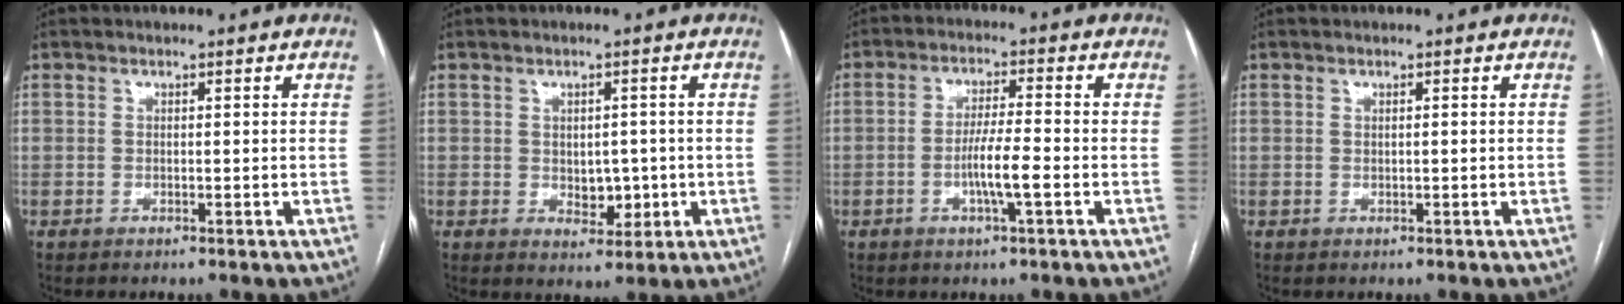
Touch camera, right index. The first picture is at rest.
{"total": 4.1, "force": [-0.4, 2.8, 3.0], "torque": [-0.034, 0.002, 0.004]}
{"total": 5.7, "force": [-1.9, 0.1, 5.4], "torque": [-0.104, -0.003, -0.035]}
{"total": 0.0}